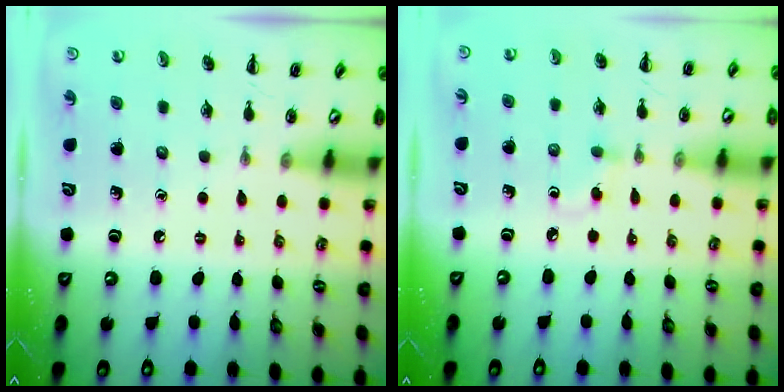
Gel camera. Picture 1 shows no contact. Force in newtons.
{"total": 2.6, "press": 2.4, "slide": 1.2}